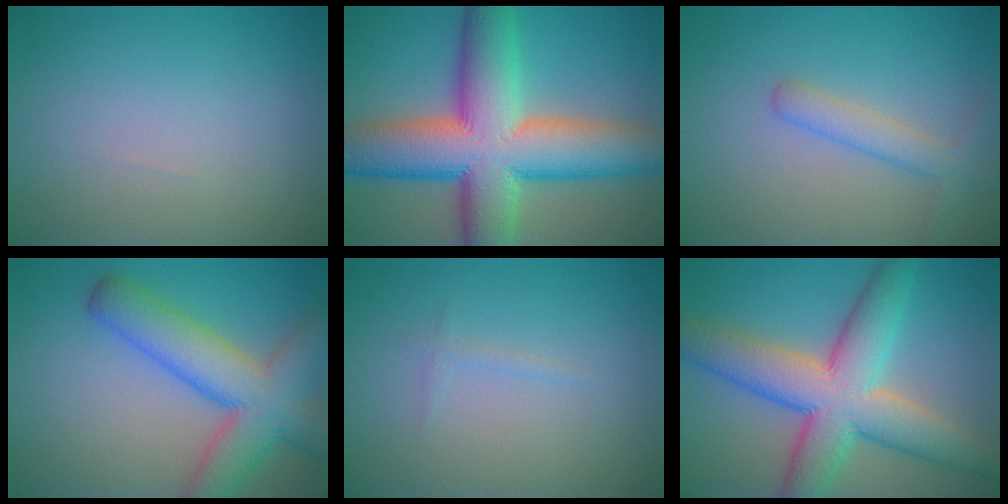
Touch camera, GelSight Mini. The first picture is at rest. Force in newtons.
{"total": 14.8, "press": 14.8, "slide": 0.7}
{"total": 2.6, "press": 2.6, "slide": 0.1}
{"total": 8.8, "press": 8.8, "slide": 0.4}
{"total": 0.7, "press": 0.7, "slide": 0.1}
{"total": 10.2, "press": 10.2, "slide": 0.5}